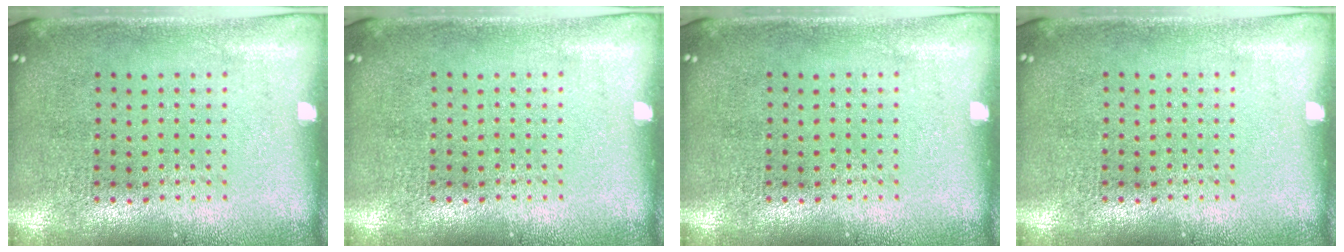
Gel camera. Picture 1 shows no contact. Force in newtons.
{"total": 0.0}
{"total": 0.0}
{"total": 0.0}